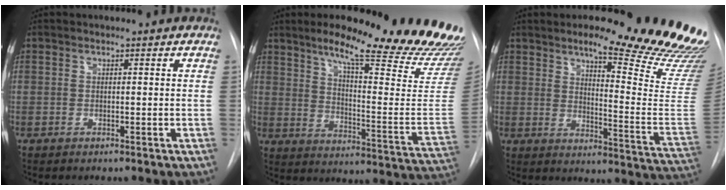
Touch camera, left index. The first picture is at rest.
{"total": 26.2, "force": [21.3, 1.8, 15.1], "torque": [-0.194, -0.086, 0.274]}
{"total": 22.9, "force": [18.3, 1.8, 13.6], "torque": [-0.152, -0.102, 0.219]}